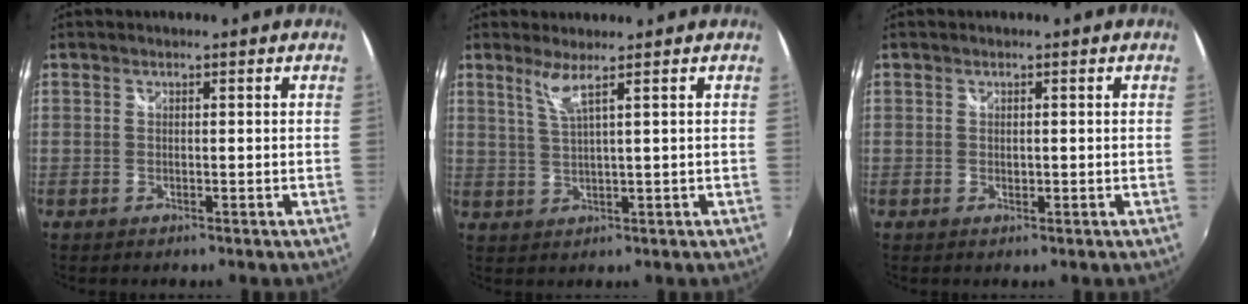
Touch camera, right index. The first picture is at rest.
{"total": 3.3, "force": [2.1, -0.8, 2.4], "torque": [-0.051, -0.010, 0.045]}
{"total": 0.5, "force": [0.1, 0.4, 0.3], "torque": [-0.005, -0.001, 0.002]}